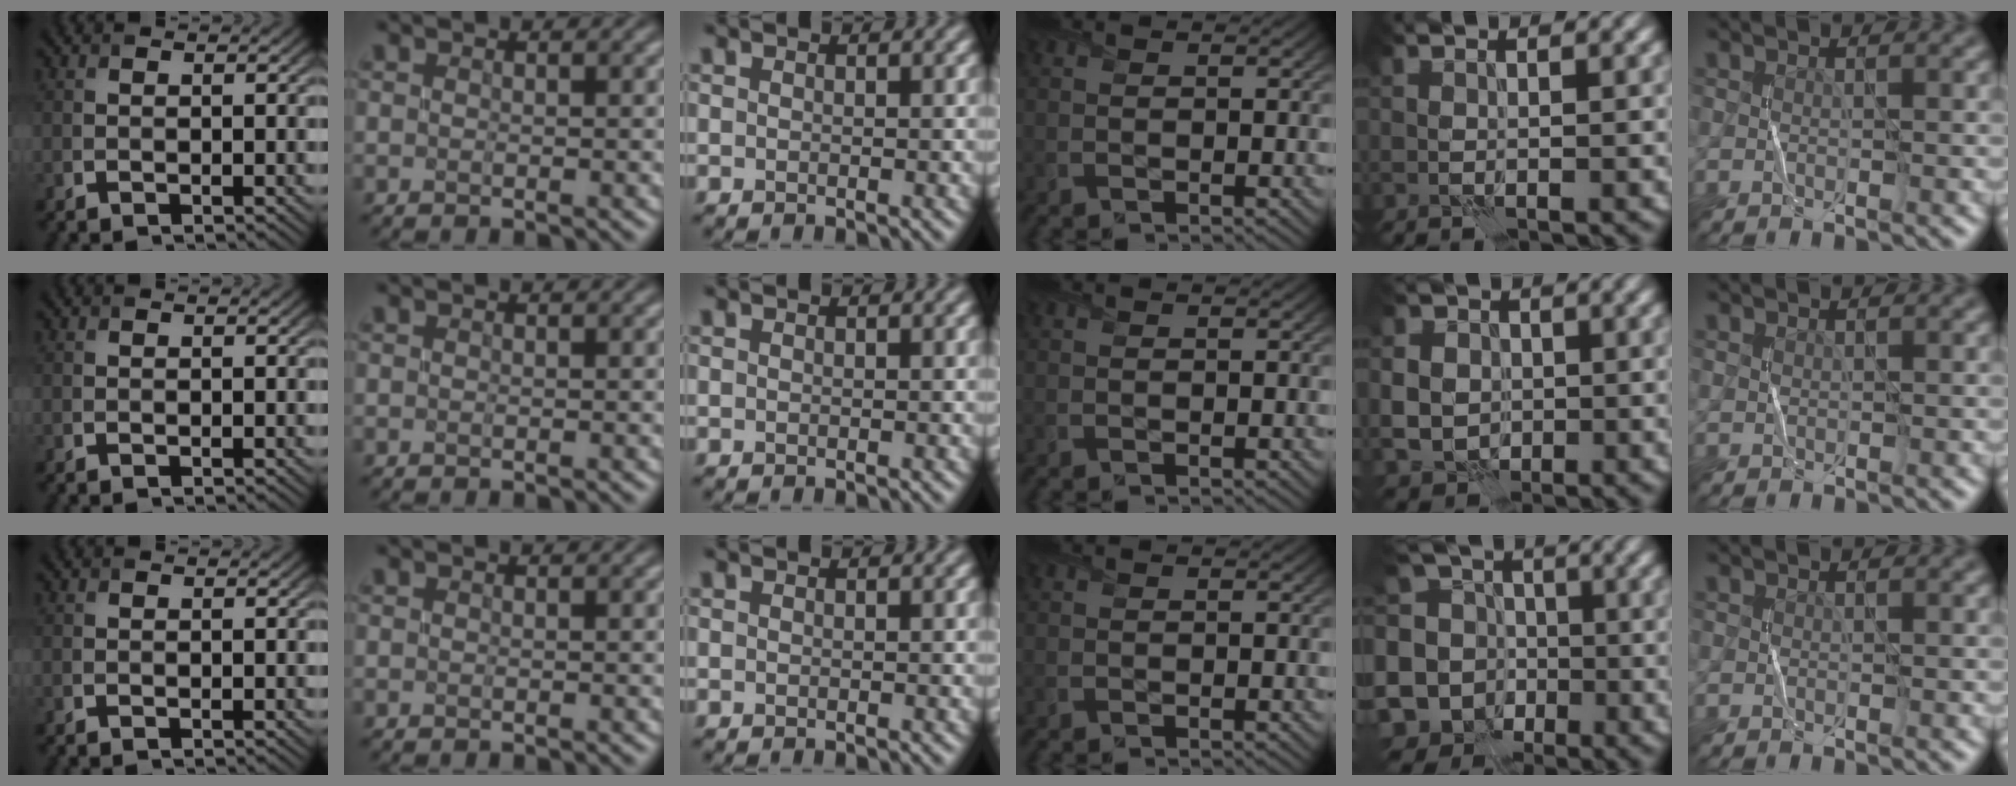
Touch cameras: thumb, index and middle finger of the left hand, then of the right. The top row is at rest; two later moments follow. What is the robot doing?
{"motion": "fold", "object": "scarf"}